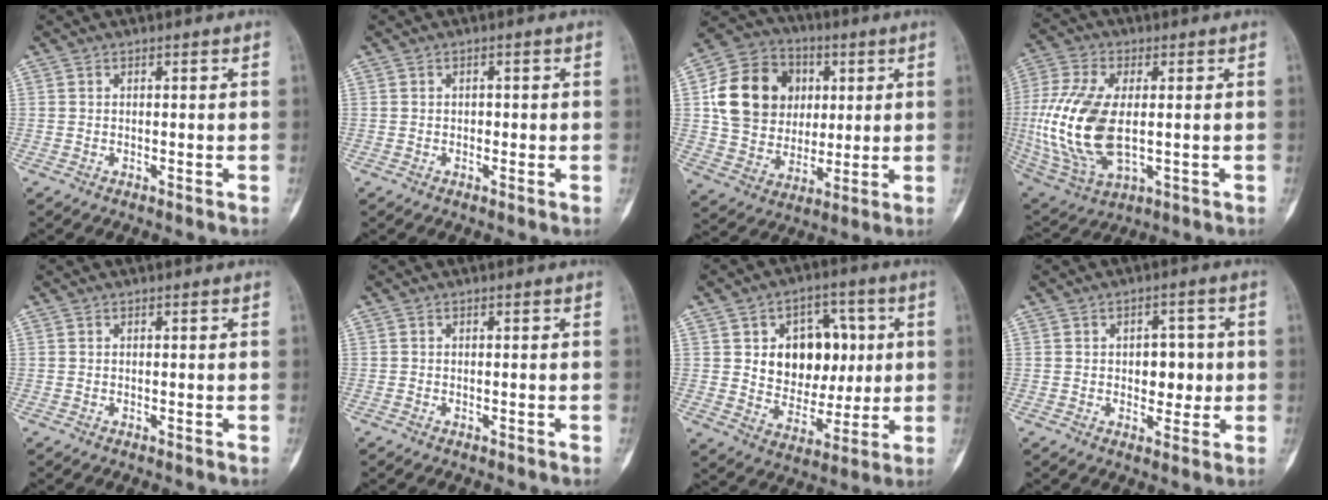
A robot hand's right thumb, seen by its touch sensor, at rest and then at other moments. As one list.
[{"total": 0.9, "force": [-0.1, 0.7, 0.5], "torque": [0.004, 0.002, -0.003]}, {"total": 18.4, "force": [3.7, 15.4, 9.3], "torque": [-0.143, 0.010, 0.072]}, {"total": 18.6, "force": [-0.4, 9.8, 15.8], "torque": [-0.349, -0.011, 0.004]}, {"total": 0.0}, {"total": 0.0}, {"total": 14.7, "force": [2.7, 11.0, 9.4], "torque": [-0.082, 0.000, 0.052]}, {"total": 5.8, "force": [0.1, 3.9, 4.3], "torque": [-0.019, 0.002, 0.003]}]